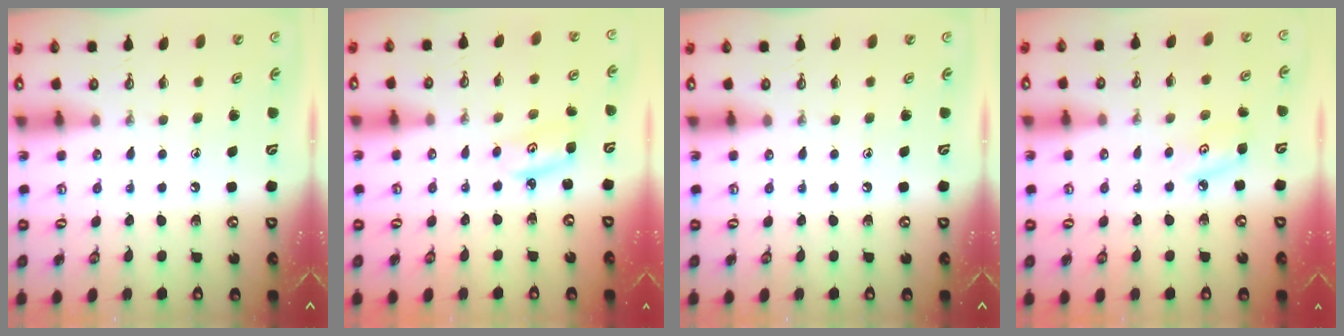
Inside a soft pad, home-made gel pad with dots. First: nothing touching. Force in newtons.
{"total": 3.2, "press": 3.2, "slide": 0.3}
{"total": 0.0}
{"total": 5.2, "press": 5.1, "slide": 0.6}